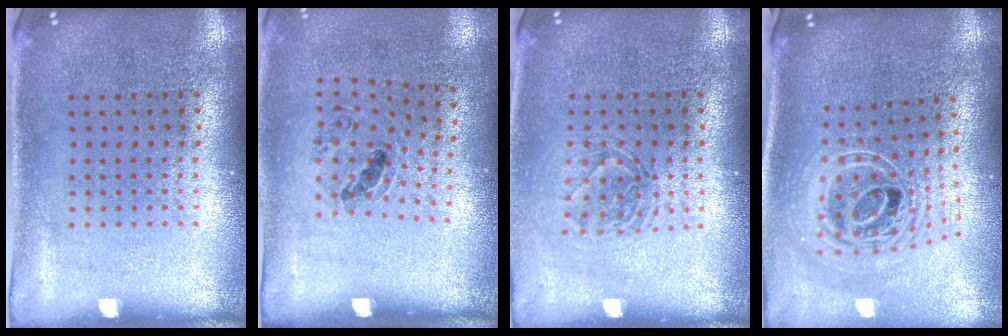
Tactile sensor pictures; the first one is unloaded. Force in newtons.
{"total": 1.2, "press": 0.9, "slide": 0.8}
{"total": 1.3, "press": 1.2, "slide": 0.6}
{"total": 2.7, "press": 1.9, "slide": 1.9}